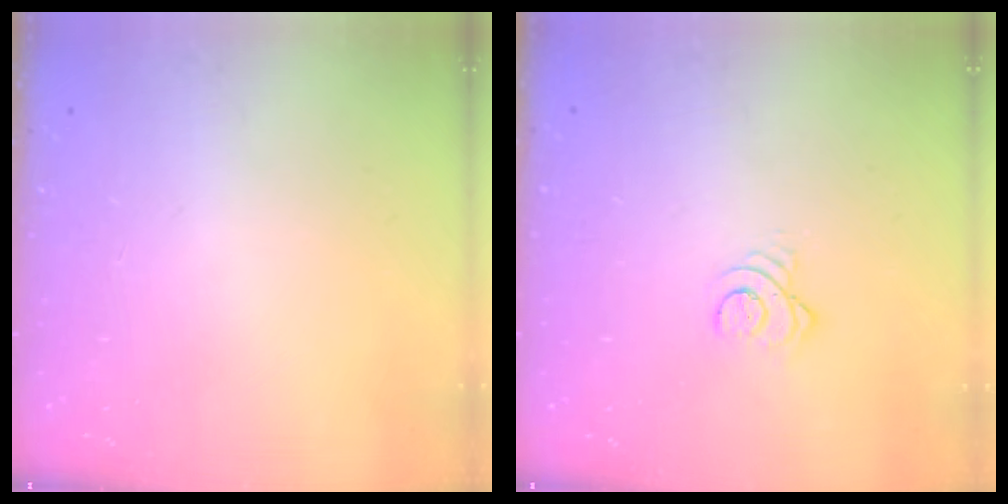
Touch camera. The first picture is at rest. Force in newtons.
{"total": 3.3, "press": 3.3, "slide": 0.4}